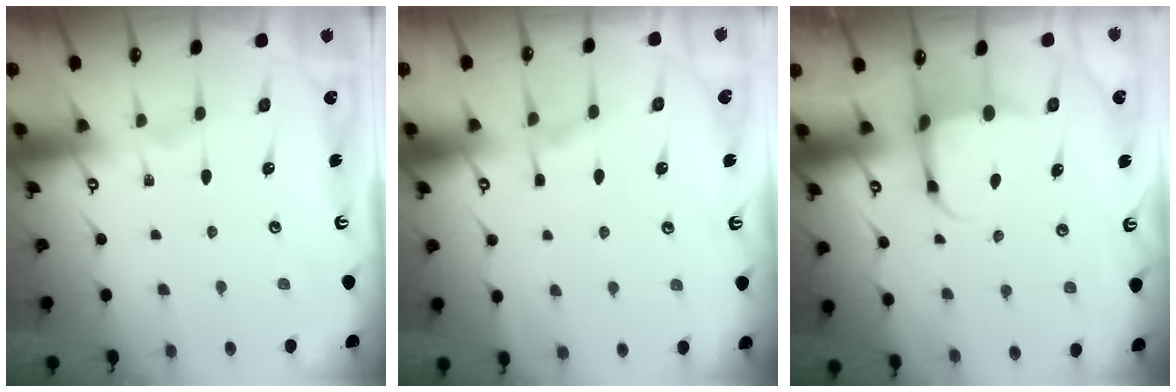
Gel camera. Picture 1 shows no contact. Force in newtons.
{"total": 3.2, "press": 3.2, "slide": 0.5}
{"total": 4.0, "press": 3.8, "slide": 1.0}